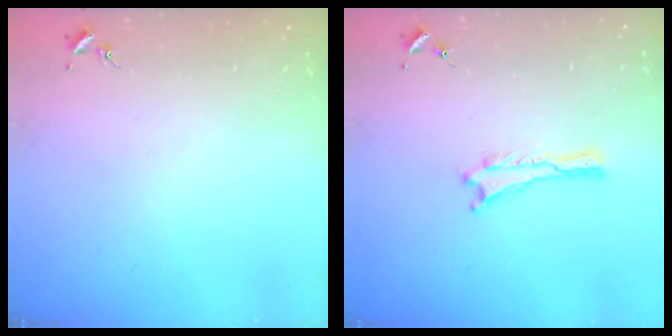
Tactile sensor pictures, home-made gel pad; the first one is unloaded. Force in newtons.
{"total": 0.0}